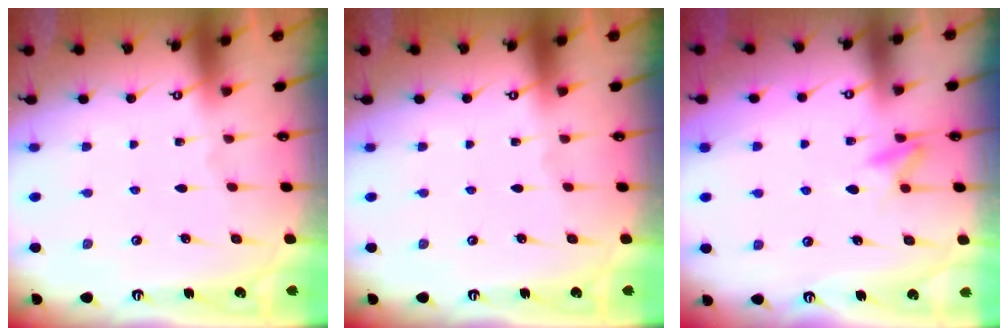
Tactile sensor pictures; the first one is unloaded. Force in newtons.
{"total": 0.0}
{"total": 8.6, "press": 8.5, "slide": 1.1}